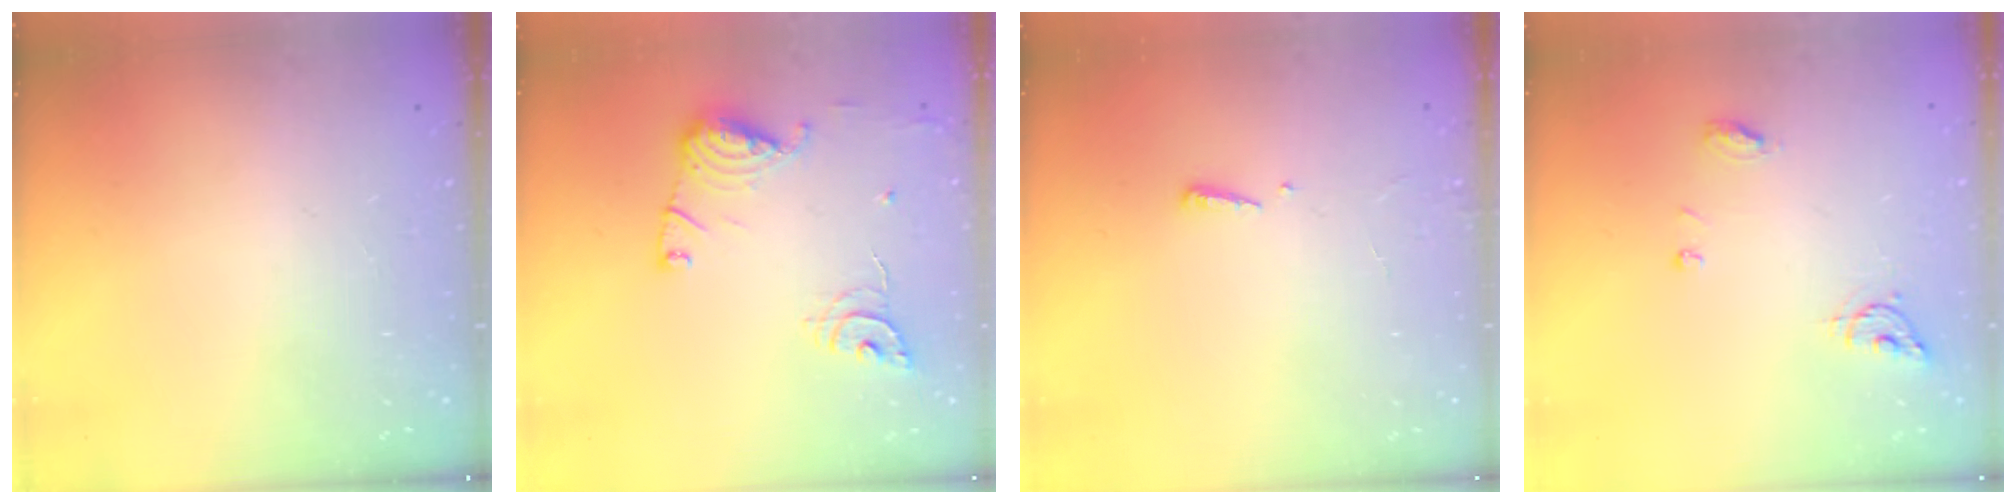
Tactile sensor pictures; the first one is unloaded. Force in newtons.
{"total": 13.7, "press": 13.6, "slide": 1.5}
{"total": 2.4, "press": 2.4, "slide": 0.2}
{"total": 6.2, "press": 6.2, "slide": 0.5}